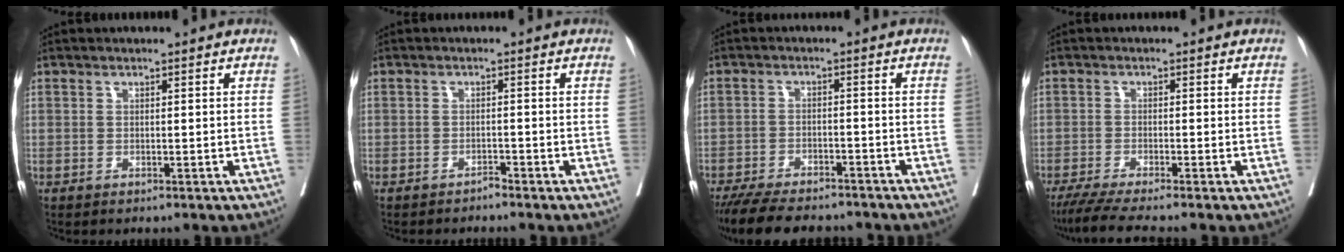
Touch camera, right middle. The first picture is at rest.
{"total": 0.9, "force": [-0.9, -0.1, 0.1], "torque": [-0.002, -0.002, -0.014]}
{"total": 13.7, "force": [-11.9, 3.3, 5.8], "torque": [-0.112, -0.011, -0.173]}
{"total": 5.8, "force": [-4.8, -0.8, 3.2], "torque": [-0.051, -0.021, -0.083]}